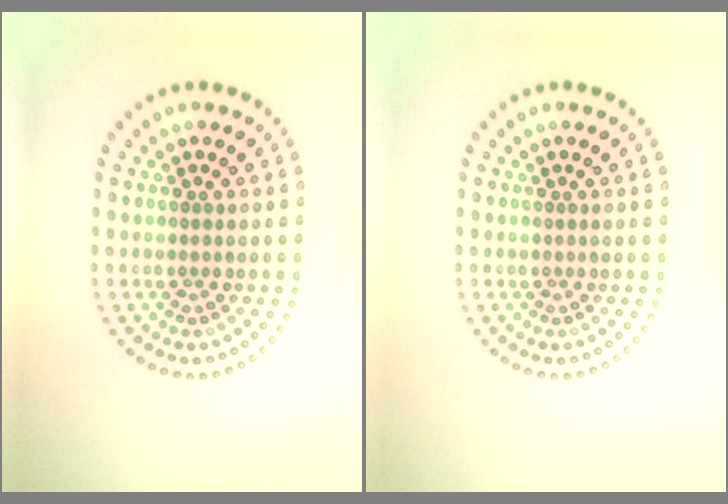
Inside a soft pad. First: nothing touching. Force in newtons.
{"total": 0.0}